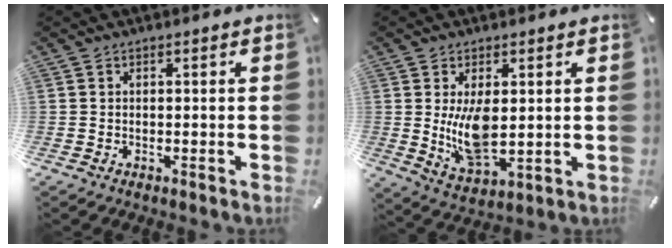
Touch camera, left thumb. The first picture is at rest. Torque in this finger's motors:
{"motor_torque": [0.21, 0.43, 0.24, -0.16, 0.13]}